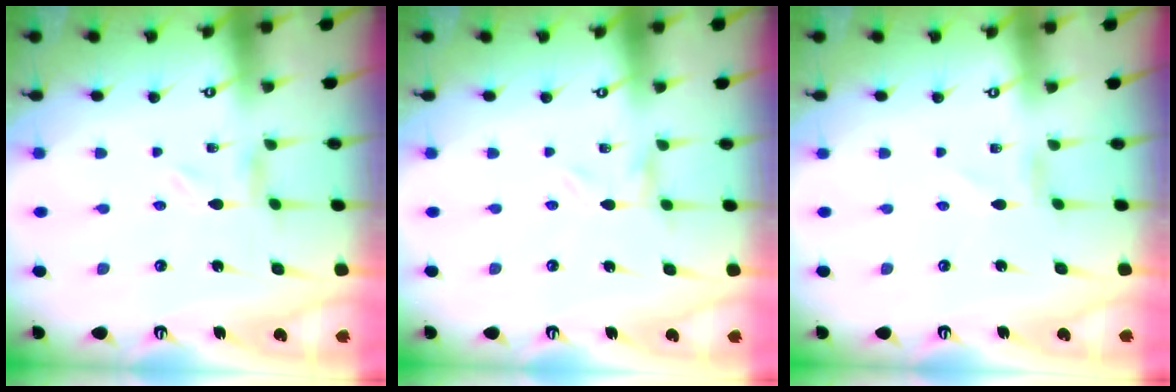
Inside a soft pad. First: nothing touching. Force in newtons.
{"total": 0.0}
{"total": 0.7, "press": 0.7, "slide": 0.2}